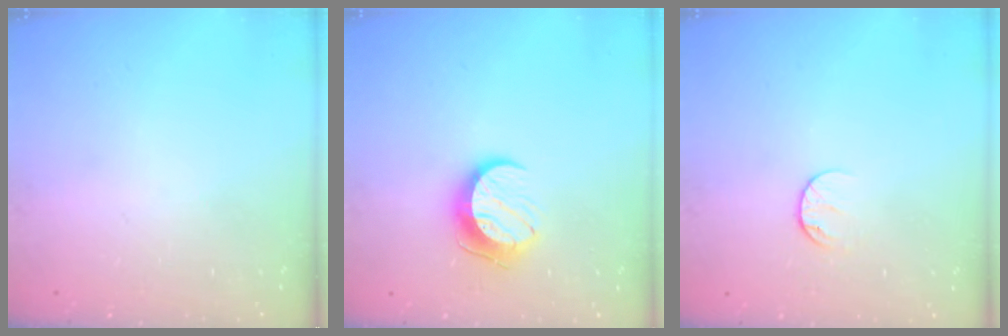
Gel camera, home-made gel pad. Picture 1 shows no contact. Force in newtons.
{"total": 9.6, "press": 9.6, "slide": 0.1}
{"total": 6.8, "press": 6.8, "slide": 0.4}